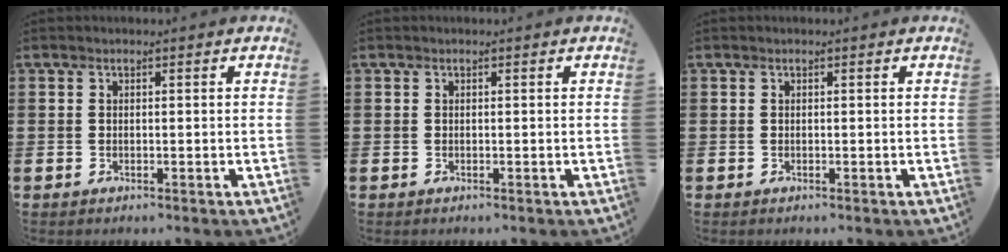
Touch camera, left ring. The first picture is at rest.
{"total": 0.0}
{"total": 0.0}